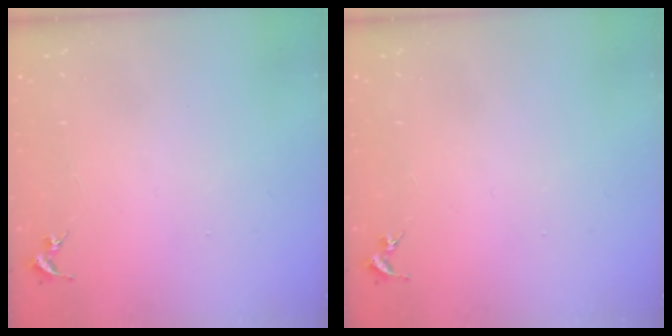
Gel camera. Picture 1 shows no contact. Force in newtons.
{"total": 0.0}